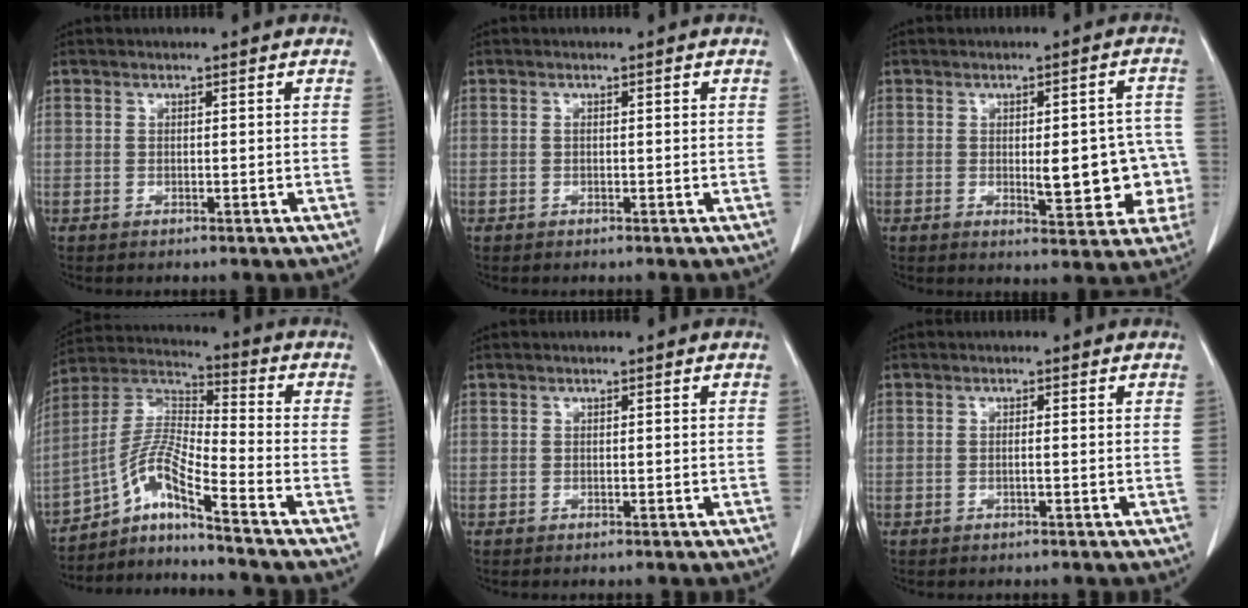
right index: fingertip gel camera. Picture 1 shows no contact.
{"total": 0.7, "force": [0.1, 0.2, 0.7], "torque": [-0.015, 0.006, 0.004]}
{"total": 10.1, "force": [-1.4, 3.5, 9.4], "torque": [-0.106, 0.013, -0.009]}
{"total": 10.0, "force": [-6.9, -0.9, 7.1], "torque": [-0.153, 0.012, -0.129]}
{"total": 0.0}
{"total": 0.8, "force": [-0.1, -0.1, 0.8], "torque": [-0.015, 0.000, -0.002]}